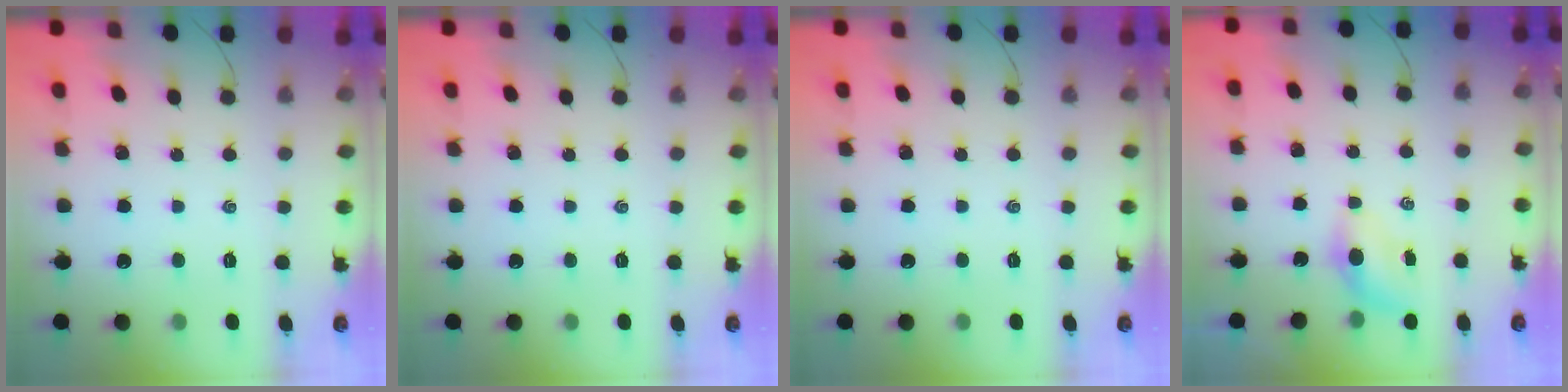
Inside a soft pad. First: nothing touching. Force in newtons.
{"total": 0.0}
{"total": 0.0}
{"total": 4.0, "press": 3.9, "slide": 0.9}